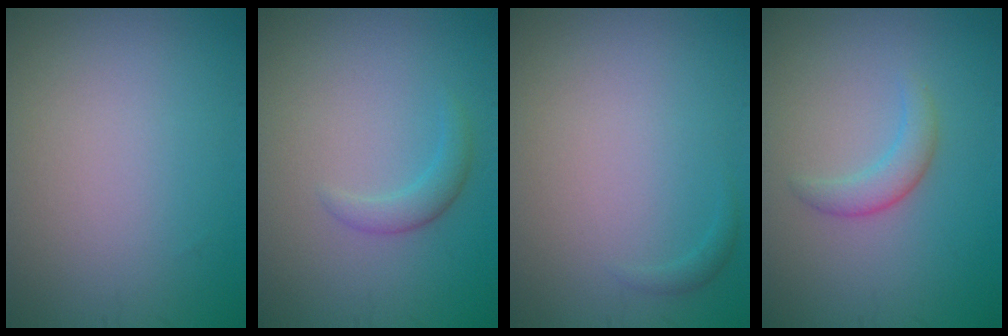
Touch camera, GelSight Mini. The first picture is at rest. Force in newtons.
{"total": 1.7, "press": 1.7, "slide": 0.1}
{"total": 0.6, "press": 0.6, "slide": 0.1}
{"total": 2.1, "press": 2.1, "slide": 0.2}